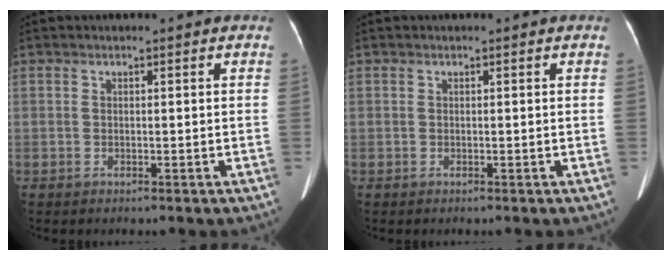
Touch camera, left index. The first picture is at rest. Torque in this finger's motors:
{"motor_torque": [0.18, 0.03, 0.07, 0.00]}